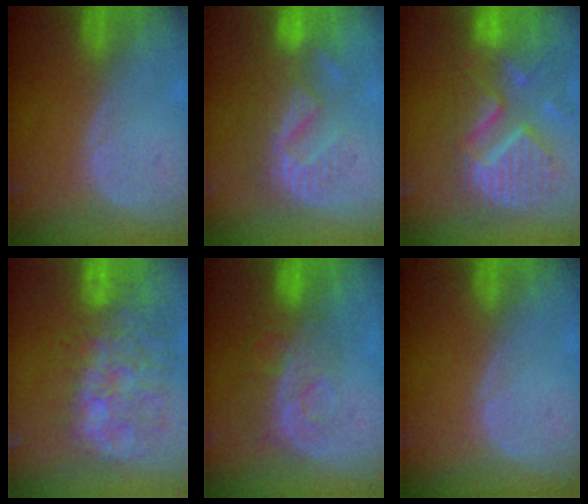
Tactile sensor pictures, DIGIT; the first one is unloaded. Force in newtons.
{"total": 8.7, "press": 8.2, "slide": 3.0}
{"total": 13.2, "press": 11.2, "slide": 7.0}
{"total": 13.5, "press": 11.6, "slide": 6.8}
{"total": 8.3, "press": 7.0, "slide": 4.5}
{"total": 0.0}